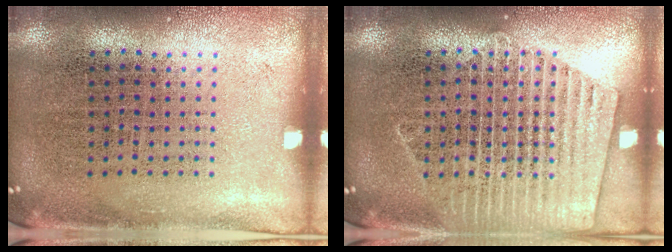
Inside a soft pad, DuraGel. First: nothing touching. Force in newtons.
{"total": 2.9, "press": 2.9, "slide": 0.3}